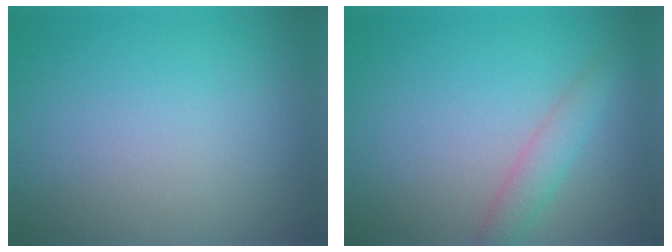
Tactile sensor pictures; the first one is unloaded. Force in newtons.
{"total": 2.3, "press": 2.3, "slide": 0.0}